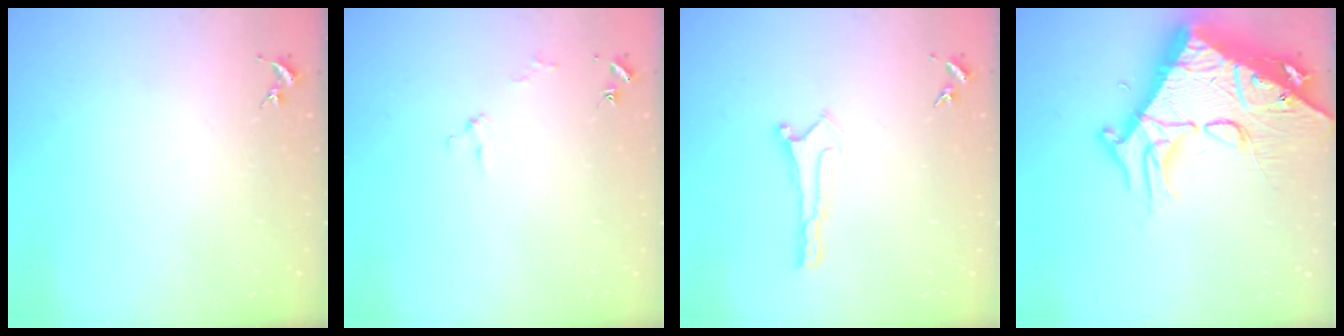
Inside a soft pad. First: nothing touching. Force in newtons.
{"total": 2.0, "press": 2.0, "slide": 0.1}
{"total": 0.0}
{"total": 15.8, "press": 15.7, "slide": 1.8}